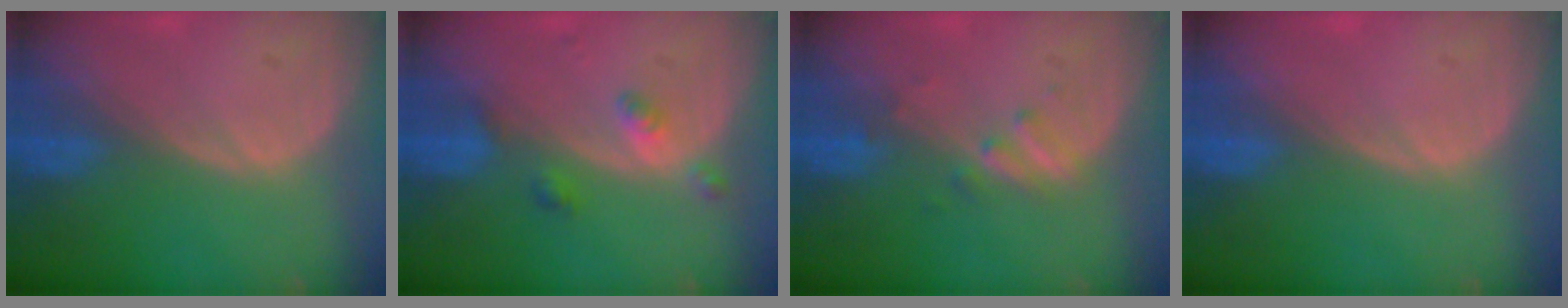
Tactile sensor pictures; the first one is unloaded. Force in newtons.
{"total": 3.1, "press": 3.1, "slide": 0.2}
{"total": 2.3, "press": 2.3, "slide": 0.3}
{"total": 0.0}